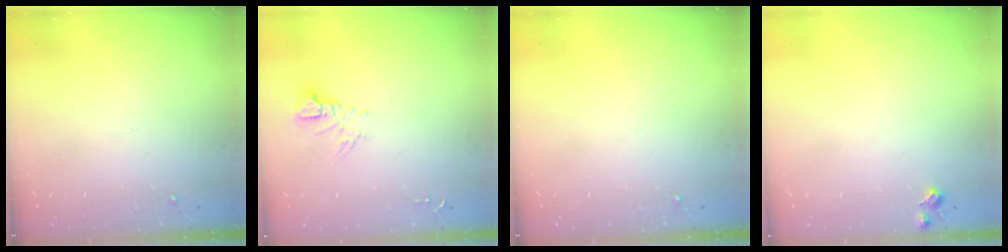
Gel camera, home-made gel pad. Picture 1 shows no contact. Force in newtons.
{"total": 6.0, "press": 6.0, "slide": 0.2}
{"total": 0.0}
{"total": 5.7, "press": 5.6, "slide": 0.9}